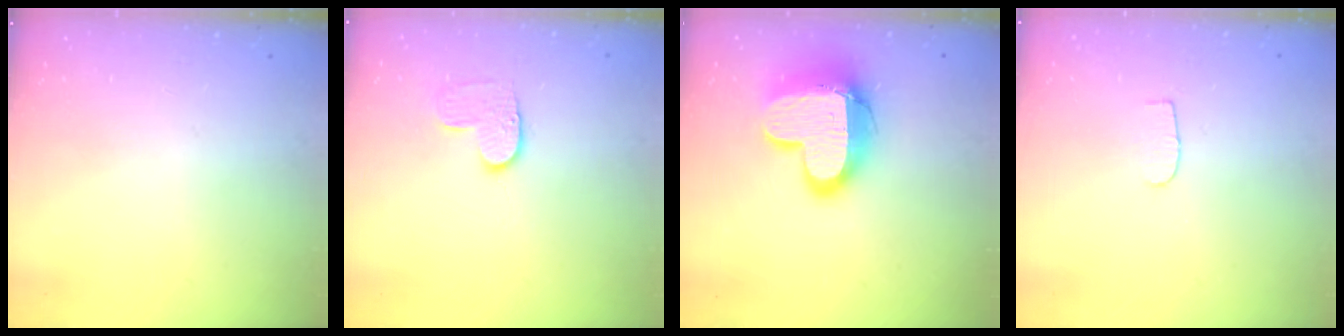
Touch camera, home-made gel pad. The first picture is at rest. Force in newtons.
{"total": 6.4, "press": 6.4, "slide": 0.4}
{"total": 16.2, "press": 16.2, "slide": 1.4}
{"total": 3.8, "press": 3.7, "slide": 0.4}